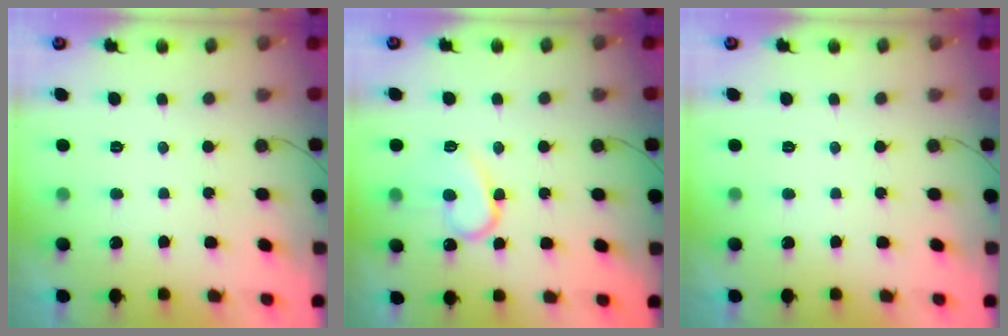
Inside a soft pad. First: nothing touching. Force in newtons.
{"total": 11.6, "press": 11.5, "slide": 1.1}
{"total": 0.0}